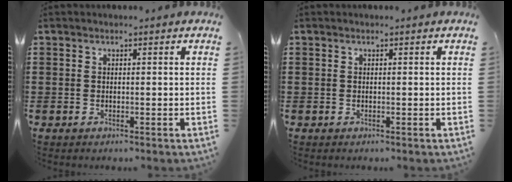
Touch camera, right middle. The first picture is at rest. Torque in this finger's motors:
{"motor_torque": [0.03, -0.03, 0.00, 0.00]}